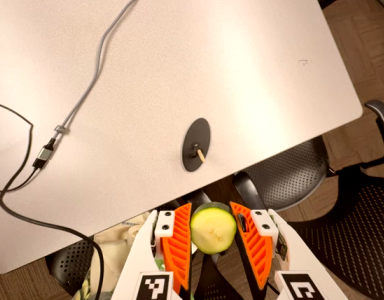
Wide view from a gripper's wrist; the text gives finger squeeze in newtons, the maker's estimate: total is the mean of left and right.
{"total": 8.2, "left": 8.2, "right": 8.2}